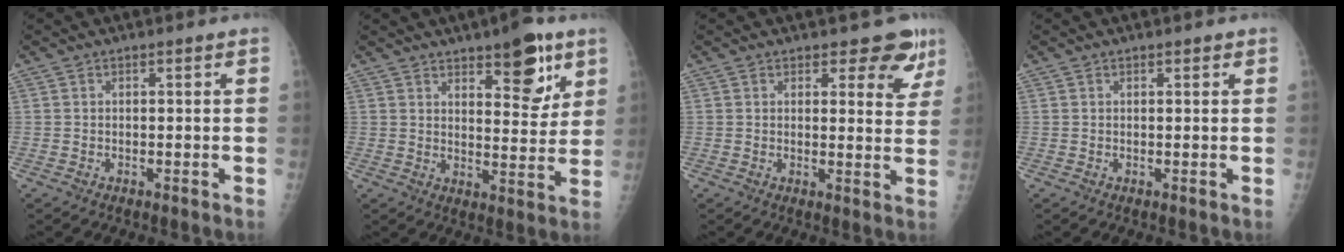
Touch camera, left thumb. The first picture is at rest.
{"total": 11.3, "force": [6.6, 4.4, 8.1], "torque": [-0.079, -0.037, 0.094]}
{"total": 6.4, "force": [4.8, 3.1, 2.9], "torque": [0.003, -0.032, 0.045]}
{"total": 0.6, "force": [0.4, 0.2, 0.3], "torque": [-0.003, -0.002, 0.004]}